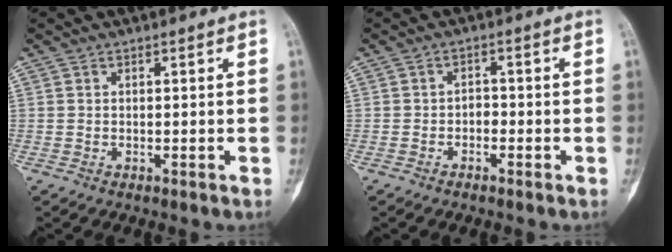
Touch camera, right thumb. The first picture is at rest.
{"total": 1.7, "force": [-1.0, 1.1, 0.9], "torque": [-0.004, 0.015, -0.020]}